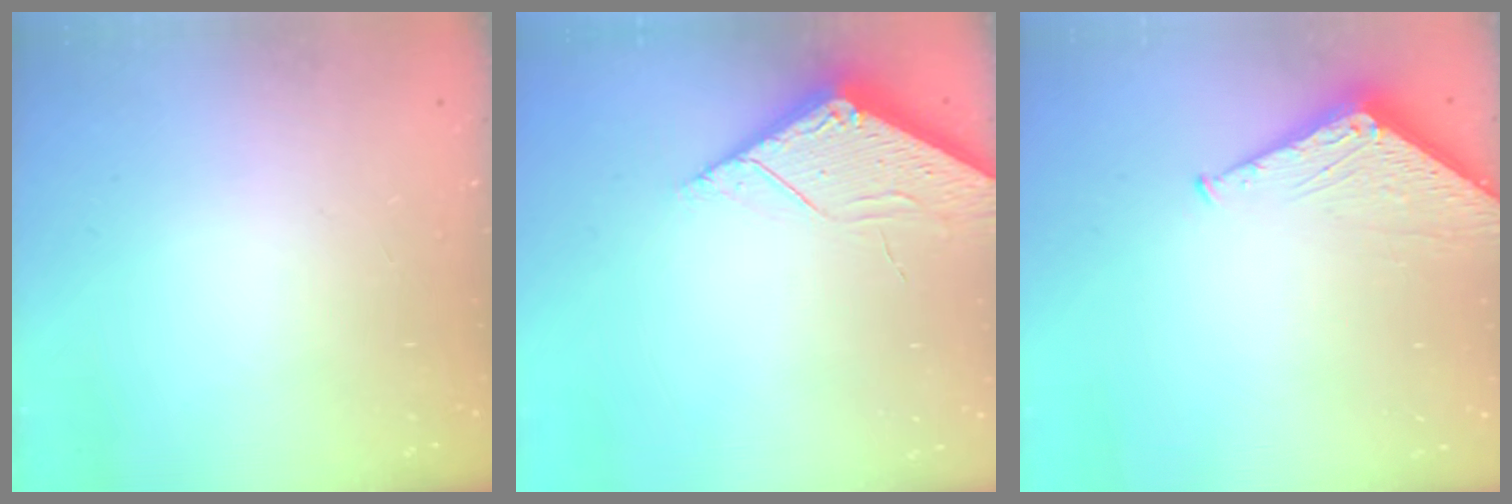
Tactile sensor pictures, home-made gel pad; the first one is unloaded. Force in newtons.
{"total": 4.0, "press": 3.9, "slide": 0.4}
{"total": 3.5, "press": 3.4, "slide": 0.3}